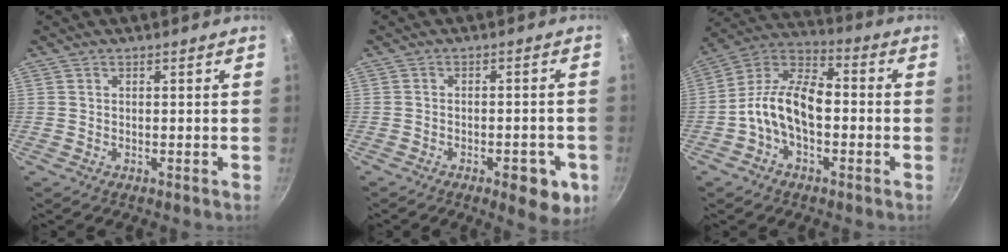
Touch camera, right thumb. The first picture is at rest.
{"total": 7.6, "force": [-3.5, 3.0, 6.0], "torque": [-0.061, 0.011, -0.042]}
{"total": 13.8, "force": [-2.1, 8.2, 11.0], "torque": [-0.194, 0.044, -0.046]}